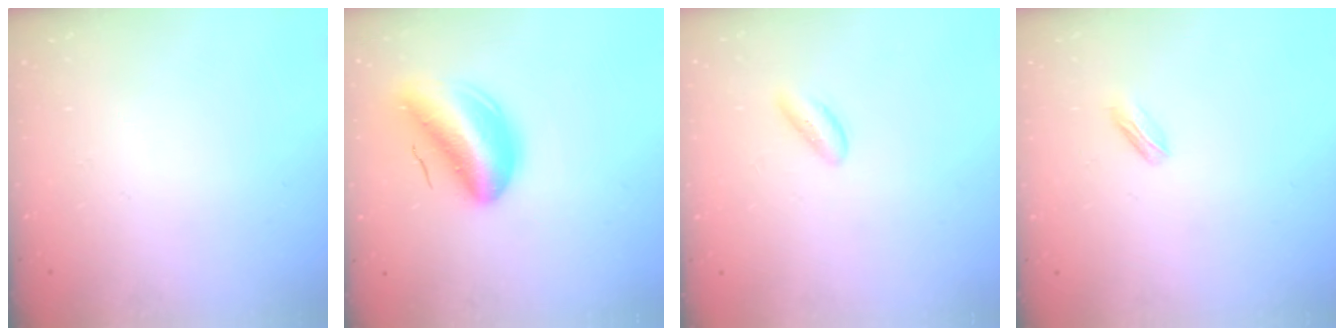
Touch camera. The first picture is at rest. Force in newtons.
{"total": 8.9, "press": 8.4, "slide": 2.9}
{"total": 1.4, "press": 1.3, "slide": 0.4}
{"total": 1.8, "press": 1.7, "slide": 0.5}